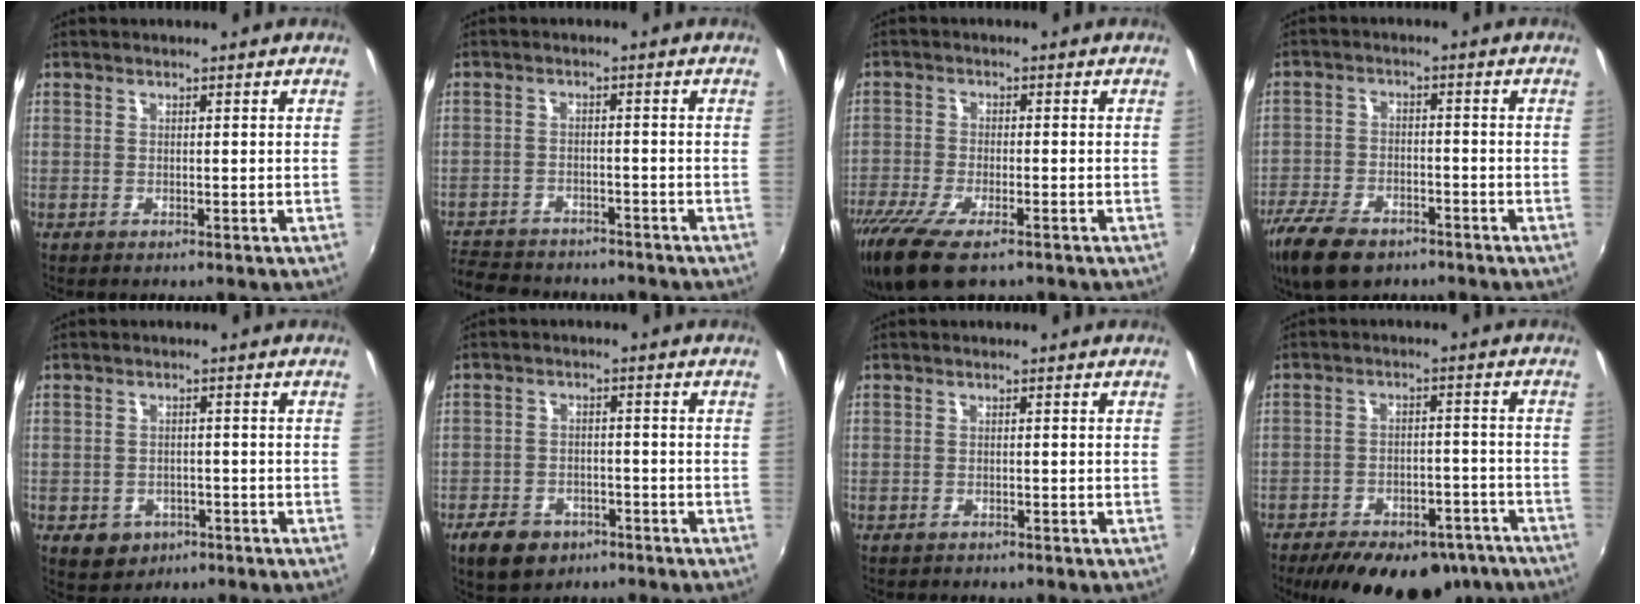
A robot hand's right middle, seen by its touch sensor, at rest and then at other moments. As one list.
[{"total": 12.6, "force": [-10.8, 5.0, 4.3], "torque": [-0.120, -0.006, -0.168]}, {"total": 11.2, "force": [-7.8, 3.6, 7.1], "torque": [-0.168, -0.041, -0.144]}, {"total": 12.2, "force": [-8.5, 6.0, 6.5], "torque": [-0.163, -0.024, -0.155]}, {"total": 5.7, "force": [-2.6, 4.6, 2.1], "torque": [-0.054, -0.006, -0.030]}, {"total": 8.0, "force": [-5.2, 5.1, 3.4], "torque": [-0.096, -0.001, -0.079]}, {"total": 1.0, "force": [-0.8, 0.5, 0.1], "torque": [-0.008, -0.001, -0.013]}, {"total": 20.8, "force": [-16.2, 9.0, 9.5], "torque": [-0.177, 0.004, -0.202]}]